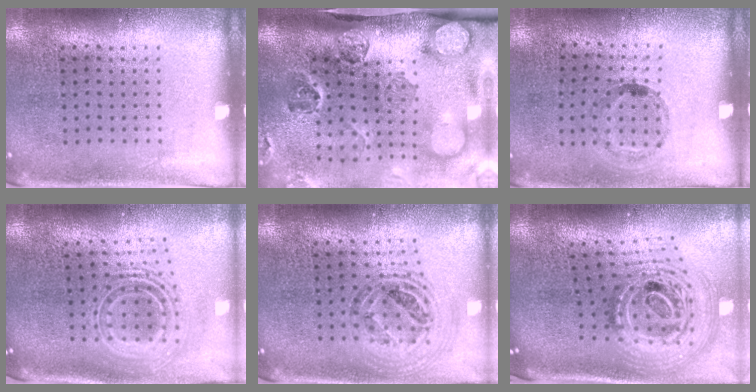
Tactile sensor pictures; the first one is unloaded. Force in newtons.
{"total": 5.1, "press": 3.6, "slide": 3.7}
{"total": 1.1, "press": 0.6, "slide": 0.9}
{"total": 2.3, "press": 1.7, "slide": 1.6}
{"total": 0.9, "press": 0.9, "slide": 0.2}
{"total": 2.7, "press": 1.9, "slide": 1.9}